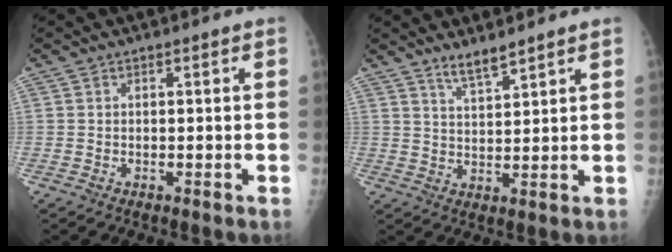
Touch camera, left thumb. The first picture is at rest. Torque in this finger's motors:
{"motor_torque": [1.06, -0.13, 0.35, -0.30, 0.00]}